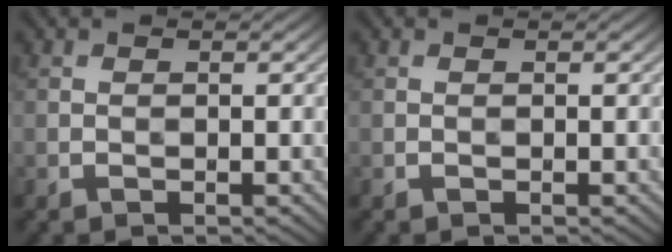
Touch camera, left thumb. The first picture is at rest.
{"total": 0.0}